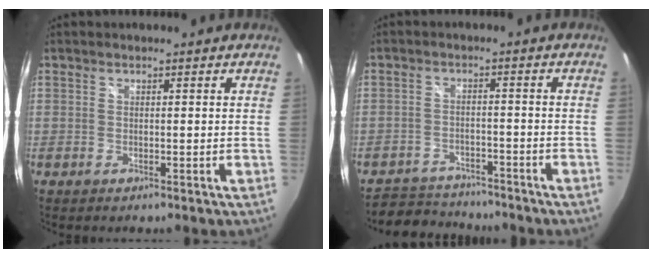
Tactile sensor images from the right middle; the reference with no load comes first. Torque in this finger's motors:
{"motor_torque": [0.07, -0.42, -0.19, -0.10]}